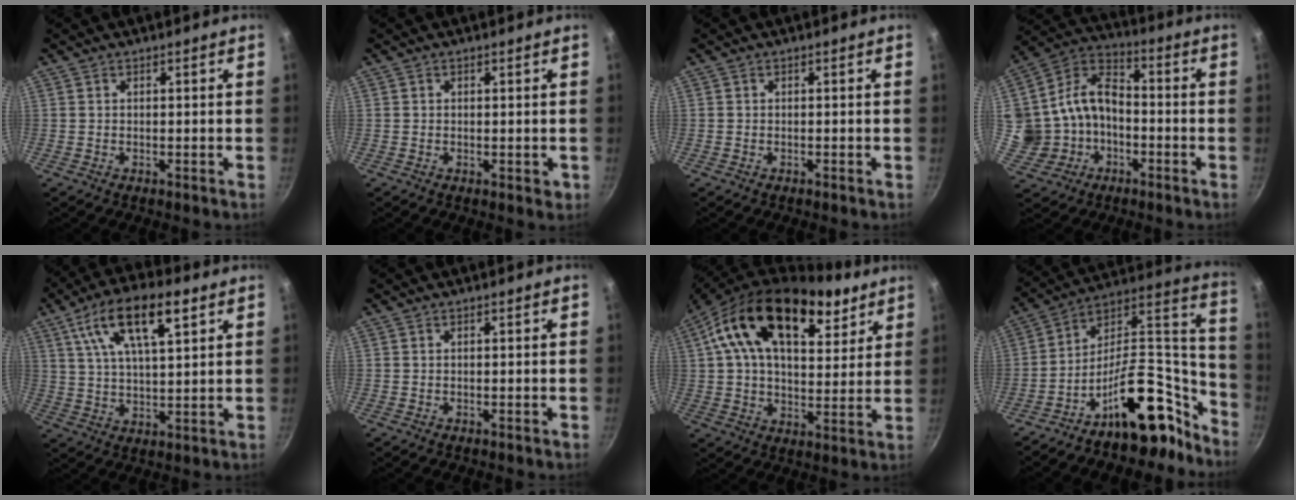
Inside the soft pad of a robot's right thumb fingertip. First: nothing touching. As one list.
[{"total": 1.7, "force": [0.0, 1.1, 1.2], "torque": [-0.011, 0.001, 0.000]}, {"total": 0.0}, {"total": 14.3, "force": [-2.1, 12.0, 7.4], "torque": [-0.130, 0.050, -0.042]}, {"total": 15.0, "force": [6.9, 5.7, 12.1], "torque": [-0.203, -0.004, 0.120]}, {"total": 0.0}, {"total": 22.3, "force": [10.4, 12.5, 15.2], "torque": [-0.230, -0.013, 0.154]}, {"total": 22.9, "force": [-14.5, 11.1, 13.9], "torque": [-0.131, 0.132, -0.234]}]